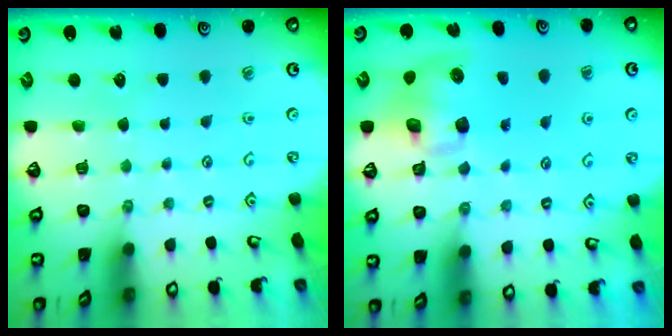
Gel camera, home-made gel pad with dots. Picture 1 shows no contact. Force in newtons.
{"total": 9.7, "press": 9.6, "slide": 1.3}